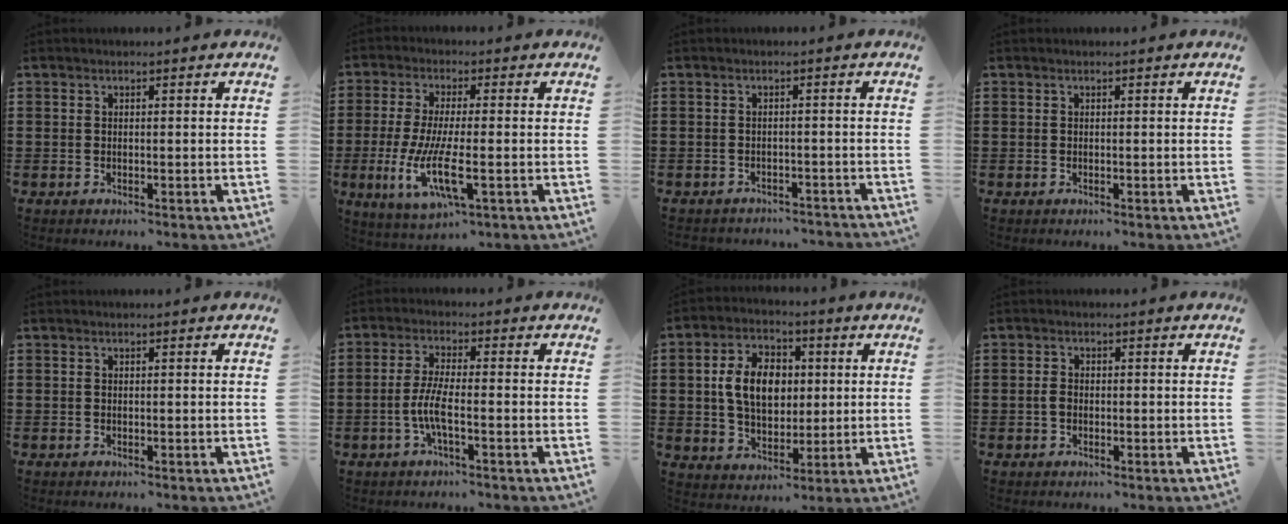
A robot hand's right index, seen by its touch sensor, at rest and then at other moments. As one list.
[{"total": 8.8, "force": [-2.1, 2.2, 8.2], "torque": [-0.185, -0.022, -0.045]}, {"total": 1.6, "force": [-1.6, 0.0, -0.1], "torque": [-0.004, 0.000, -0.037]}, {"total": 0.0}, {"total": 0.0}, {"total": 5.0, "force": [-1.7, 0.9, 4.6], "torque": [-0.107, -0.007, -0.040]}, {"total": 8.8, "force": [1.2, 5.9, 6.4], "torque": [-0.140, 0.007, 0.013]}, {"total": 1.4, "force": [-0.5, 0.9, 0.9], "torque": [-0.026, -0.001, -0.011]}]